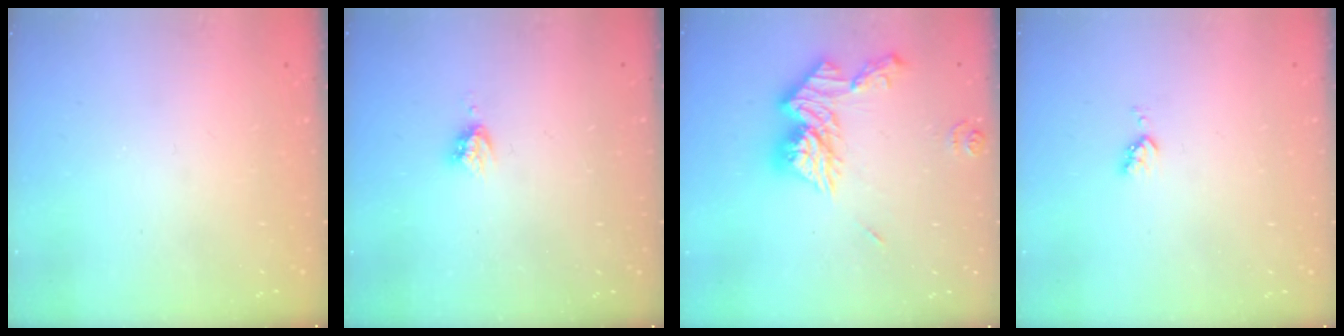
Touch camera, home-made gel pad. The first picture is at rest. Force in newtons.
{"total": 3.7, "press": 3.7, "slide": 0.2}
{"total": 15.3, "press": 15.2, "slide": 1.7}
{"total": 4.0, "press": 4.0, "slide": 0.5}